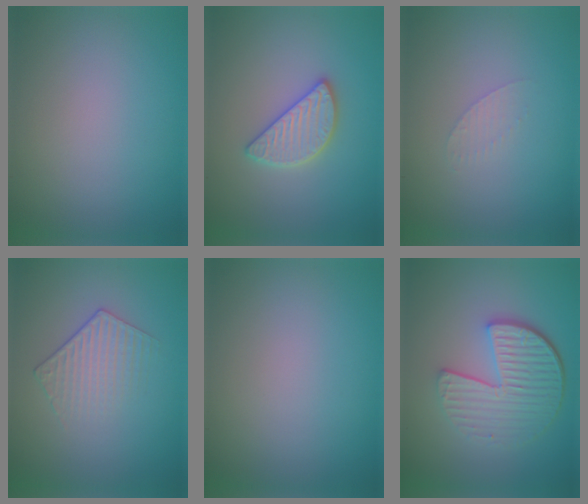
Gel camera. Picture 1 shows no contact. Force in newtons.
{"total": 3.0, "press": 3.0, "slide": 0.2}
{"total": 1.0, "press": 1.0, "slide": 0.1}
{"total": 1.9, "press": 1.4, "slide": 1.3}
{"total": 0.0}
{"total": 5.8, "press": 4.2, "slide": 4.0}